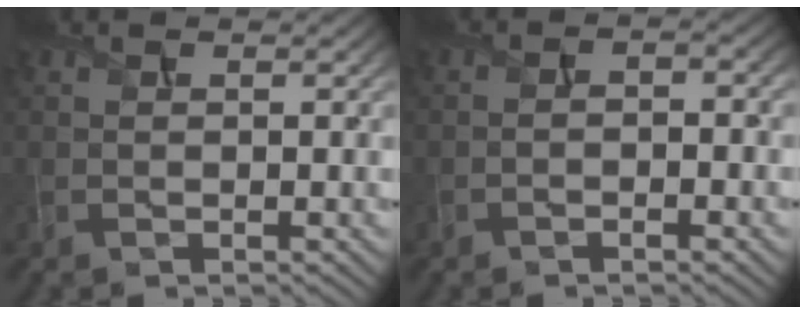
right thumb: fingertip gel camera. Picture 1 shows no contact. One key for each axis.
{"total": 2.2, "fx": -1.2, "fy": 0.6, "fz": 1.7, "tx": -0.025, "ty": 0.004, "tz": -0.029}